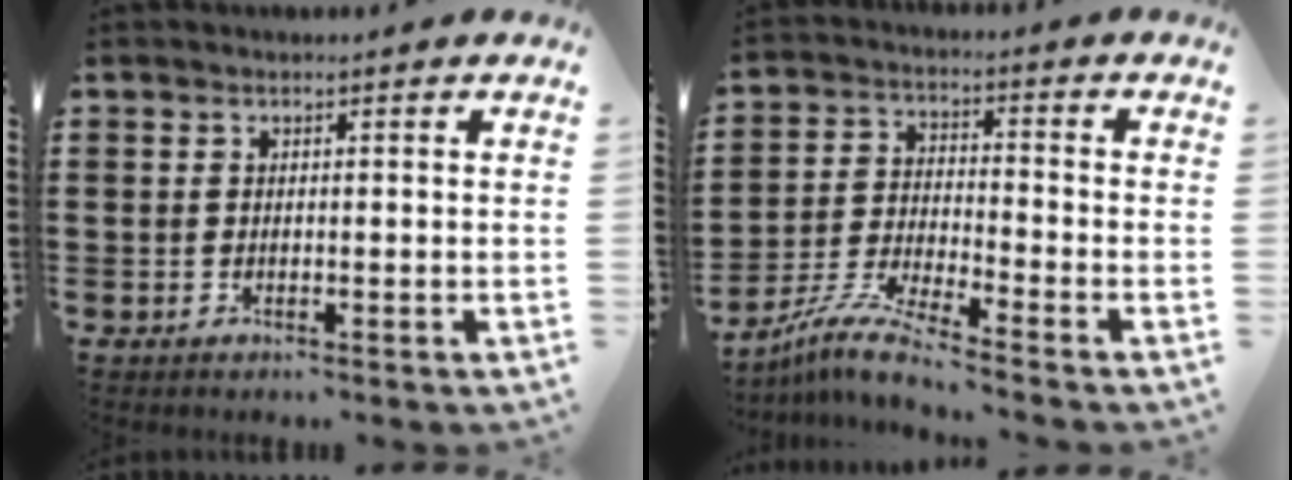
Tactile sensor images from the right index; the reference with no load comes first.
{"total": 6.8, "force": [-6.3, -0.5, 2.6], "torque": [-0.066, -0.013, -0.127]}